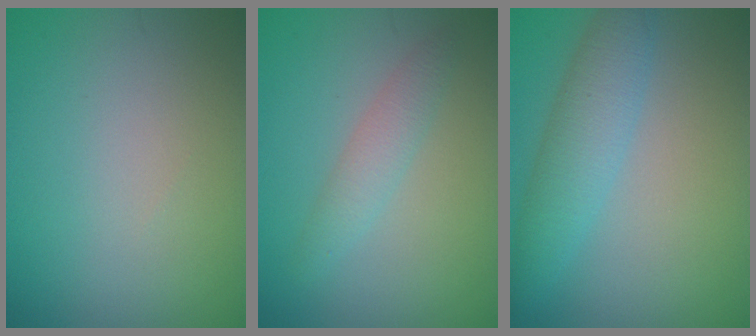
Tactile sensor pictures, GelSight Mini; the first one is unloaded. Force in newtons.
{"total": 2.1, "press": 2.1, "slide": 0.2}
{"total": 4.0, "press": 4.0, "slide": 0.1}